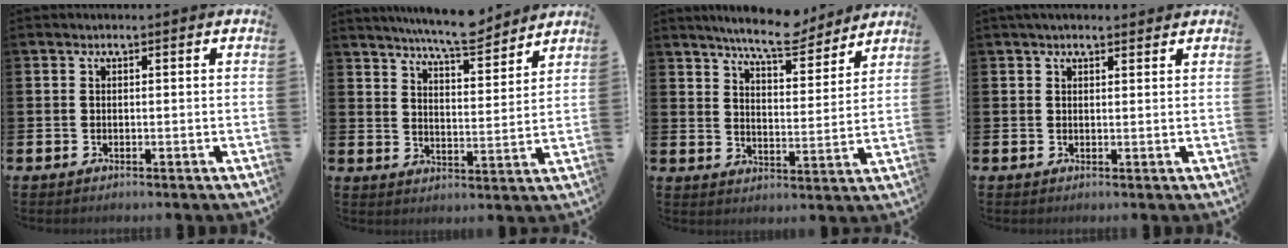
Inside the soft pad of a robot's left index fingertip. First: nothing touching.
{"total": 7.8, "force": [7.5, 0.5, 2.0], "torque": [-0.052, -0.044, 0.135]}
{"total": 8.3, "force": [7.8, 0.9, 2.5], "torque": [-0.056, -0.047, 0.138]}
{"total": 2.0, "force": [1.7, 0.6, 0.7], "torque": [-0.015, 0.004, 0.031]}